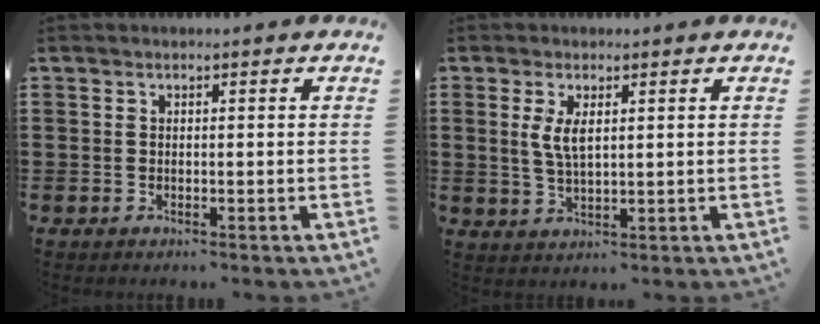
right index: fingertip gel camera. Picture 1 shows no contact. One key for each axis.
{"total": 3.9, "fx": 1.1, "fy": 1.4, "fz": 3.4, "tx": -0.071, "ty": 0.006, "tz": 0.018}